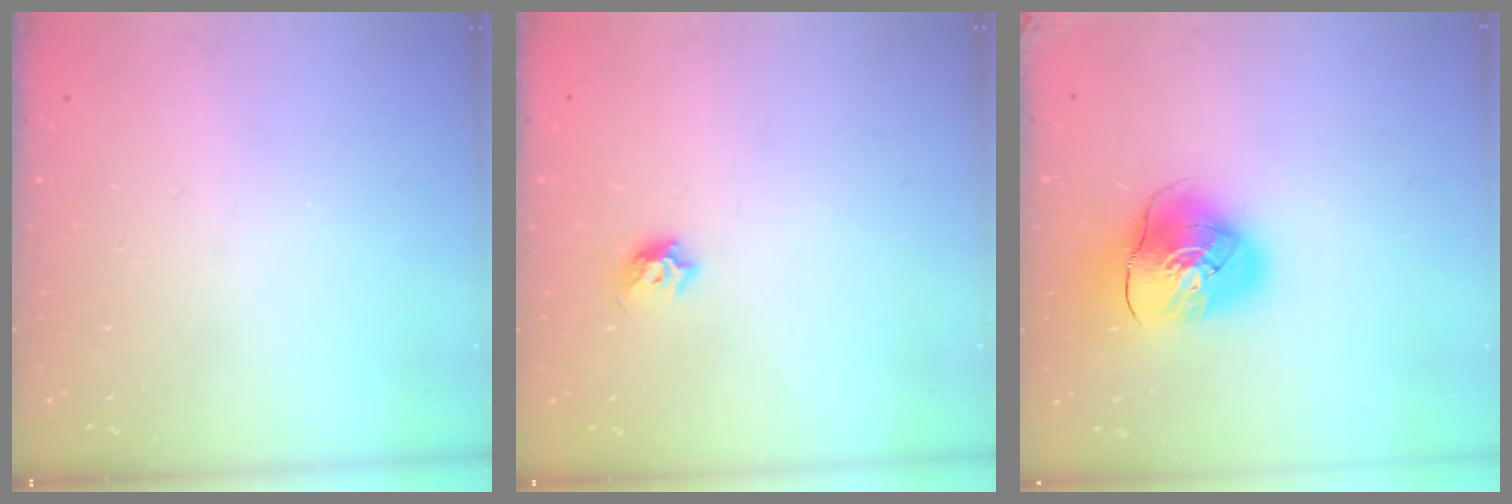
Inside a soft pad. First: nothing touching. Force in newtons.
{"total": 5.2, "press": 5.1, "slide": 1.0}
{"total": 12.7, "press": 12.5, "slide": 1.8}